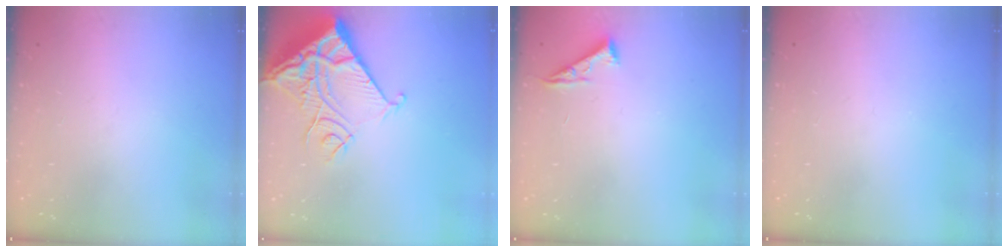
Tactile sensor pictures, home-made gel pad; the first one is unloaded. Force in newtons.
{"total": 12.8, "press": 12.7, "slide": 1.7}
{"total": 4.3, "press": 4.3, "slide": 0.6}
{"total": 0.0}